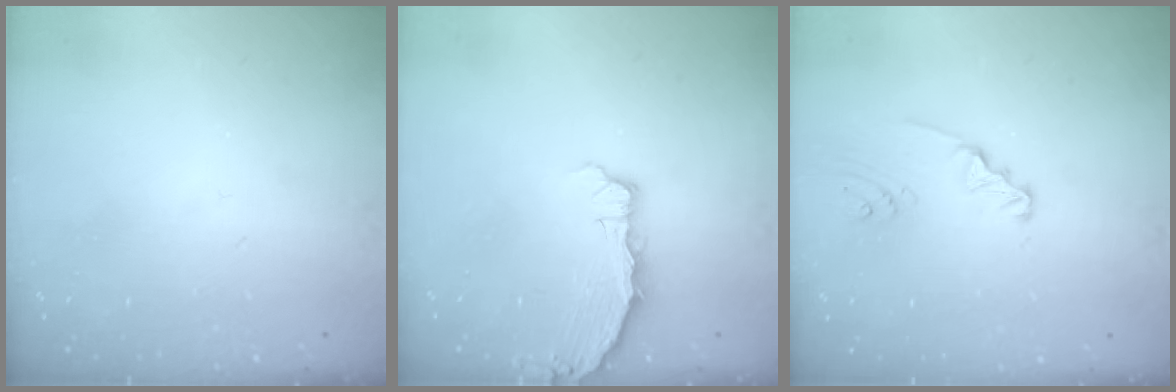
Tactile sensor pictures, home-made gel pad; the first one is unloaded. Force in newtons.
{"total": 2.4, "press": 2.4, "slide": 0.3}
{"total": 2.3, "press": 2.3, "slide": 0.2}